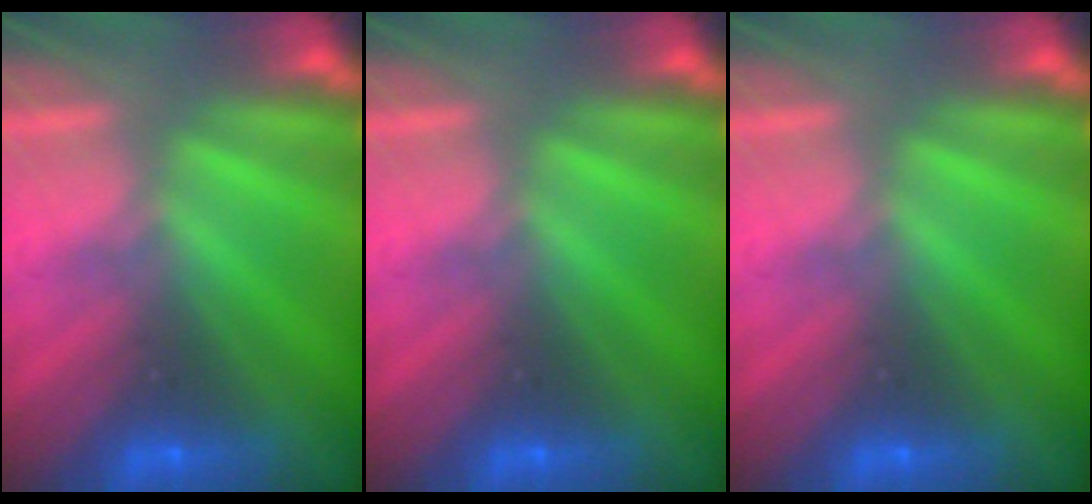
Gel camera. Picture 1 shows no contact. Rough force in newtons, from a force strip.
{"total": 0.0}
{"total": 0.0}